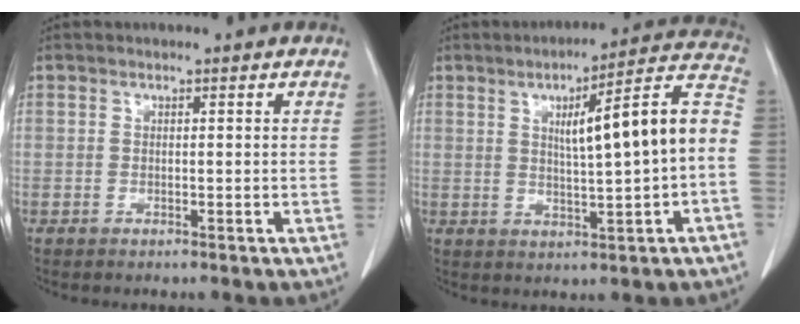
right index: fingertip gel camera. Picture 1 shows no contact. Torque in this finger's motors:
{"motor_torque": [0.54, 0.08, 0.42, 0.14]}